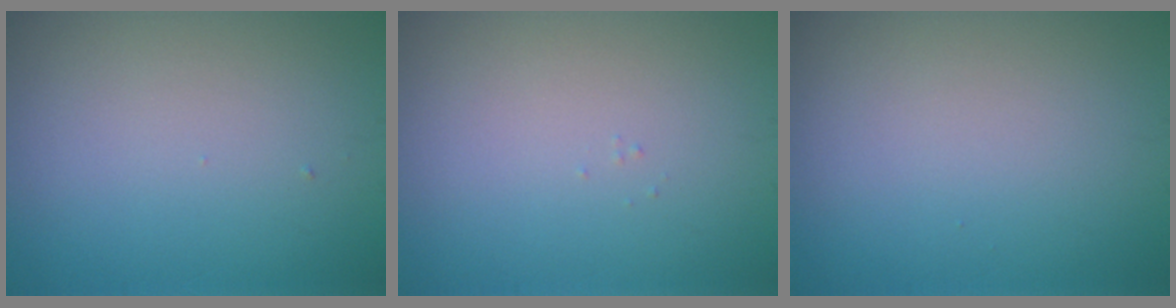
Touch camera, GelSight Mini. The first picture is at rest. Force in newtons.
{"total": 0.0}
{"total": 0.0}